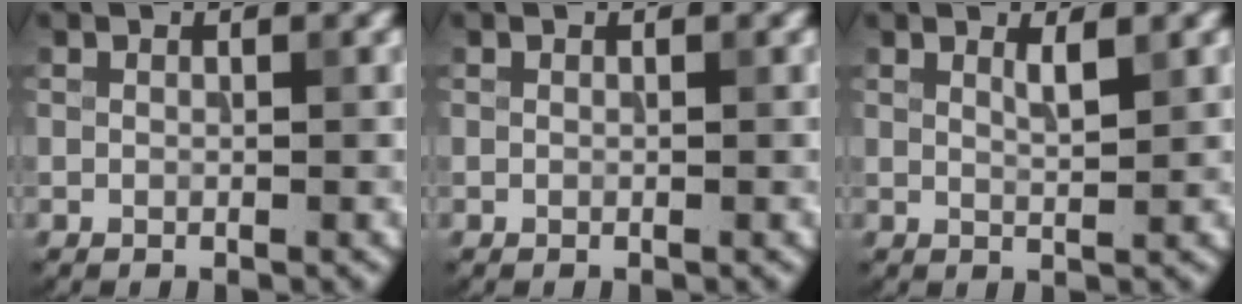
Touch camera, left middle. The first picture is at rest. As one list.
[{"total": 0.0}, {"total": 1.0, "force": [0.7, 0.1, 0.7], "torque": [-0.009, 0.001, 0.014]}]